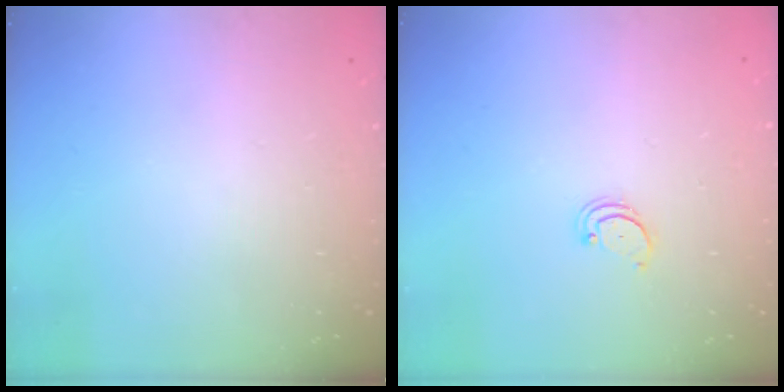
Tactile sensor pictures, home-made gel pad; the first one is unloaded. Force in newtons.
{"total": 2.4, "press": 2.3, "slide": 0.5}